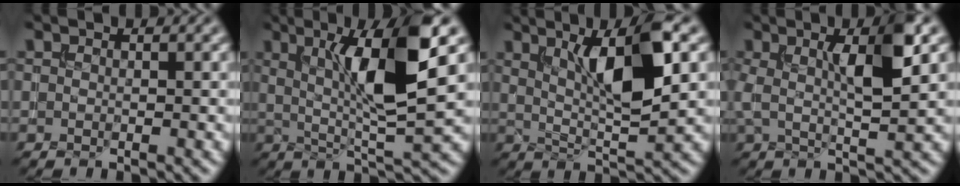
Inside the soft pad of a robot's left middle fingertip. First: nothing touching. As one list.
[{"total": 9.2, "force": [2.5, 1.8, 8.6], "torque": [-0.137, -0.002, 0.046]}, {"total": 7.6, "force": [2.5, 1.7, 7.0], "torque": [-0.112, 0.004, 0.043]}, {"total": 6.4, "force": [1.8, 1.3, 6.0], "torque": [-0.101, 0.004, 0.028]}]